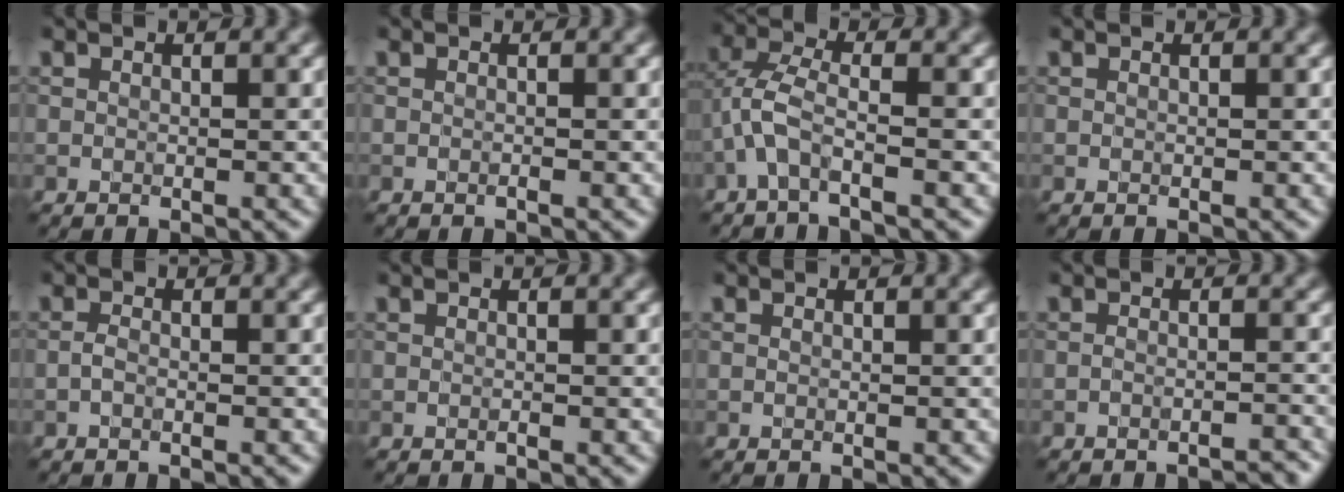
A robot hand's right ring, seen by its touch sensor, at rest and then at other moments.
{"total": 0.0}
{"total": 3.3, "force": [-1.6, 0.9, 2.8], "torque": [-0.067, 0.012, -0.043]}
{"total": 0.0}
{"total": 0.7, "force": [-0.5, 0.2, 0.5], "torque": [-0.014, 0.003, -0.011]}
{"total": 0.0}
{"total": 0.0}
{"total": 3.0, "force": [-2.8, 0.5, 1.1], "torque": [-0.011, 0.015, -0.040]}